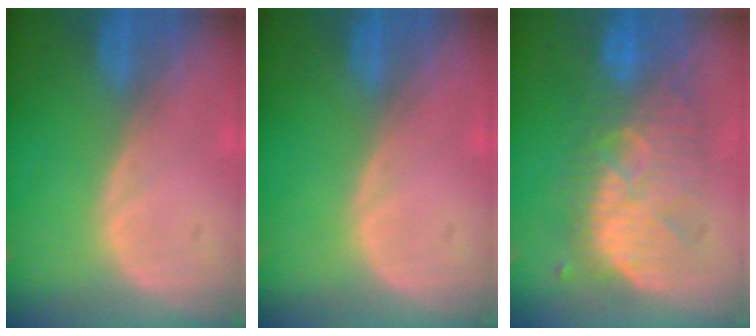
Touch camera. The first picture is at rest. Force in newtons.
{"total": 0.0}
{"total": 9.3, "press": 9.3, "slide": 1.3}